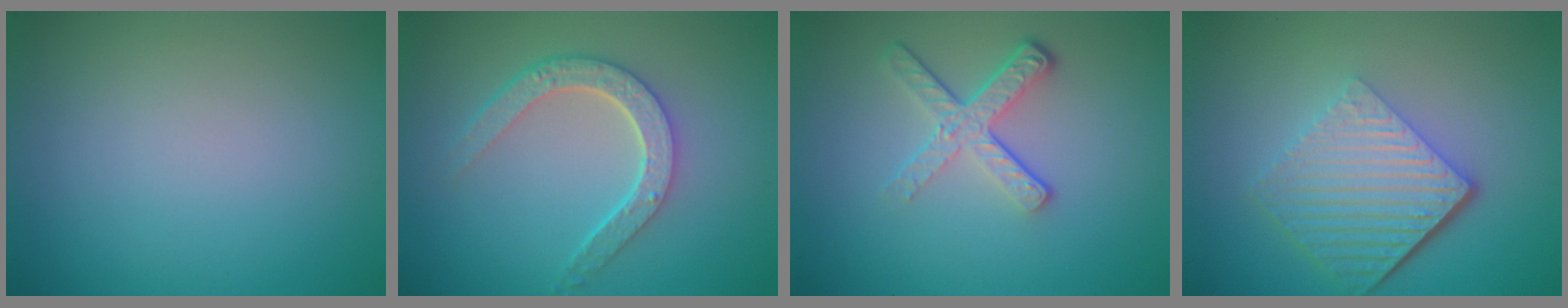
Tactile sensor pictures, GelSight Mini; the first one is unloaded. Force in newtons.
{"total": 4.2, "press": 3.3, "slide": 2.6}
{"total": 3.9, "press": 2.6, "slide": 2.9}
{"total": 6.4, "press": 4.3, "slide": 4.8}